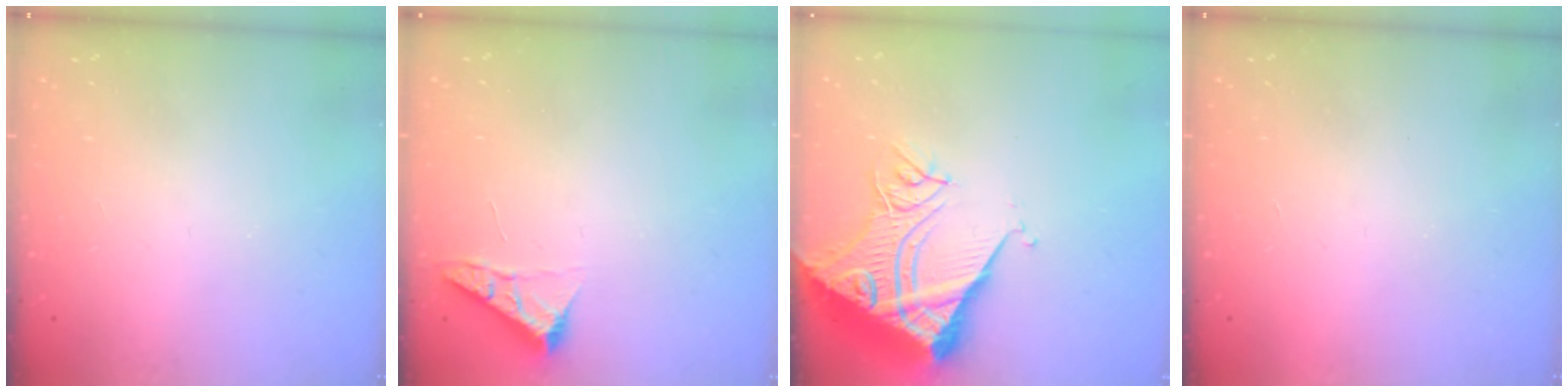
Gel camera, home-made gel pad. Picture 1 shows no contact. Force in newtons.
{"total": 4.0, "press": 4.0, "slide": 0.5}
{"total": 16.3, "press": 16.2, "slide": 1.9}
{"total": 1.7, "press": 1.6, "slide": 0.1}